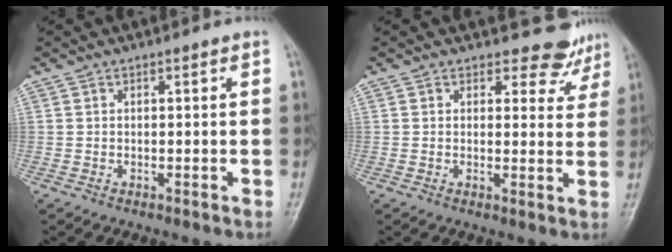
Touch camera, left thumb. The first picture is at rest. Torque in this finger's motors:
{"motor_torque": [-0.12, 0.13, -0.30, -0.32, -0.03]}